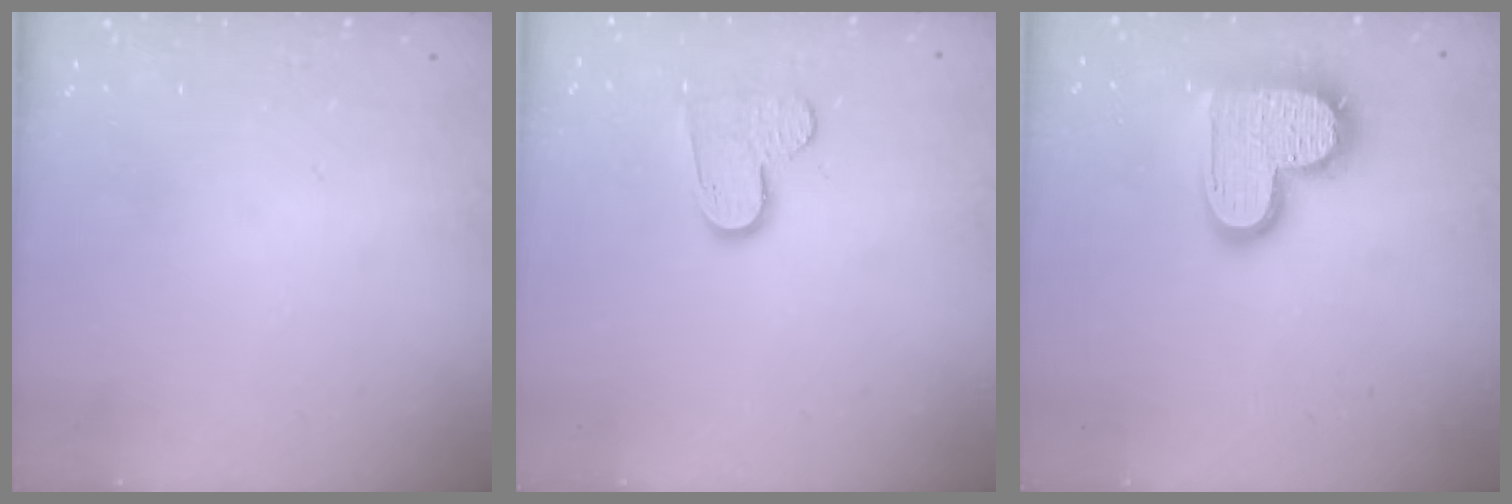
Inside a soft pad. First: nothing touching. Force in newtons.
{"total": 8.9, "press": 8.9, "slide": 0.7}
{"total": 16.0, "press": 16.0, "slide": 1.1}